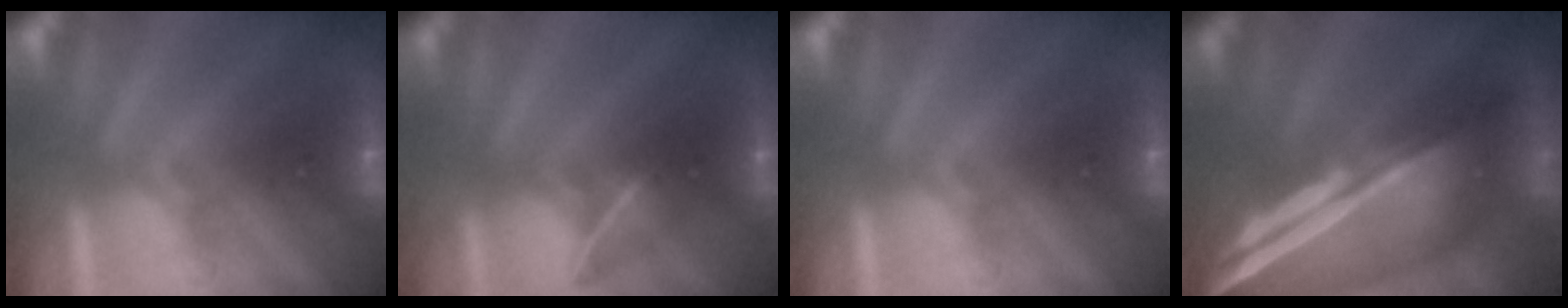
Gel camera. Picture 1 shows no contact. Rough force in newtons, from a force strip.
{"total": 2.0}
{"total": 0.0}
{"total": 7.0}